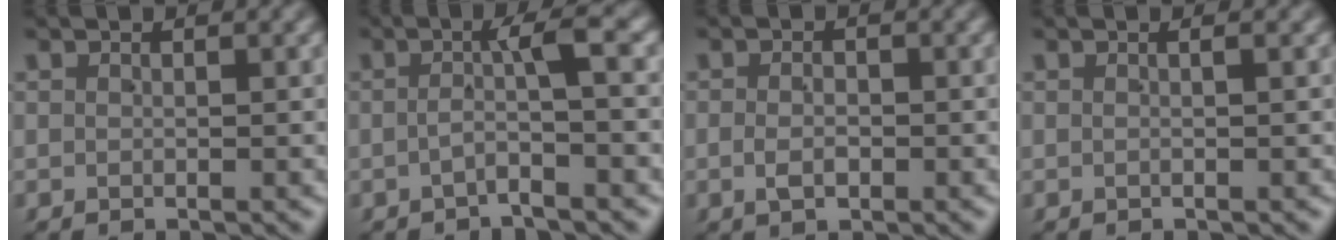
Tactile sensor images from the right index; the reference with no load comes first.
{"total": 2.6, "force": [-0.9, -0.6, 2.3], "torque": [-0.039, 0.001, -0.012]}
{"total": 1.9, "force": [-1.0, 1.0, 1.3], "torque": [-0.026, -0.006, -0.012]}
{"total": 0.6, "force": [-0.1, -0.3, 0.5], "torque": [-0.009, 0.001, -0.001]}